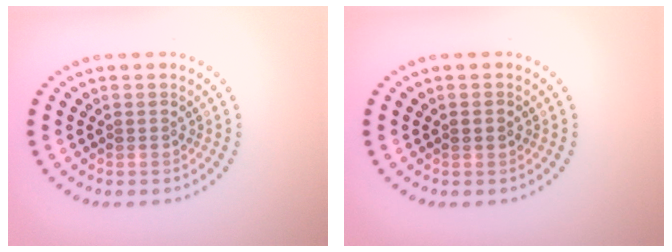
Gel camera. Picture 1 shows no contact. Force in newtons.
{"total": 1.3, "press": 1.2, "slide": 0.1}